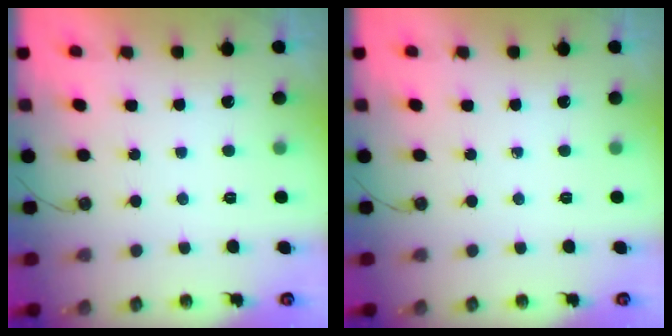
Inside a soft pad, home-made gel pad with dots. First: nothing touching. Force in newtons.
{"total": 0.0}